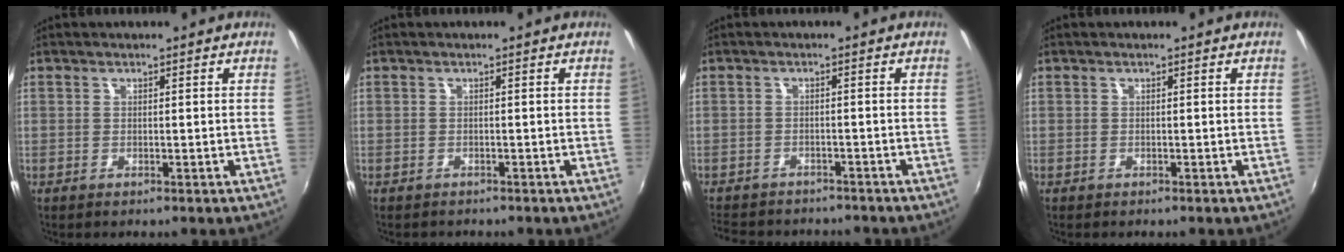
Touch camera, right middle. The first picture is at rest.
{"total": 1.2, "force": [-1.1, 0.6, 0.1], "torque": [-0.008, -0.003, -0.016]}
{"total": 10.7, "force": [-9.3, 3.9, 3.5], "torque": [-0.091, -0.017, -0.138]}
{"total": 0.0}